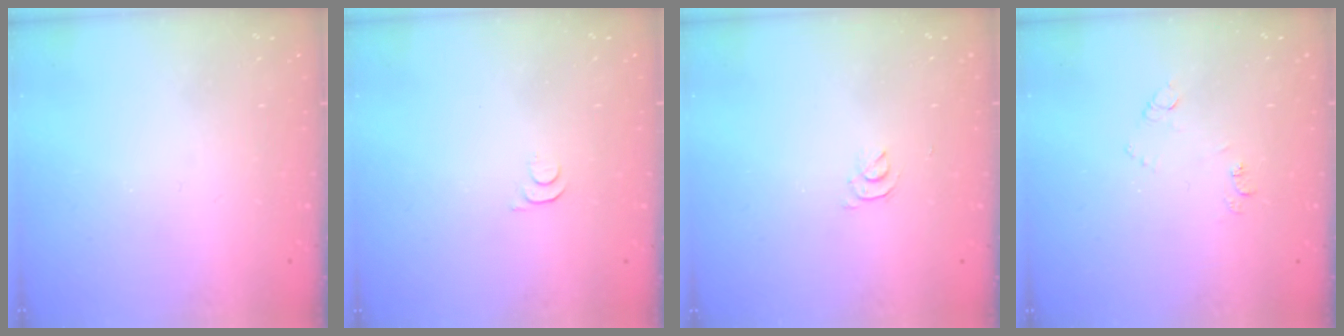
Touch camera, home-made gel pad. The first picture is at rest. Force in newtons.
{"total": 3.3, "press": 3.2, "slide": 0.4}
{"total": 2.9, "press": 2.9, "slide": 0.5}
{"total": 7.9, "press": 7.9, "slide": 0.6}